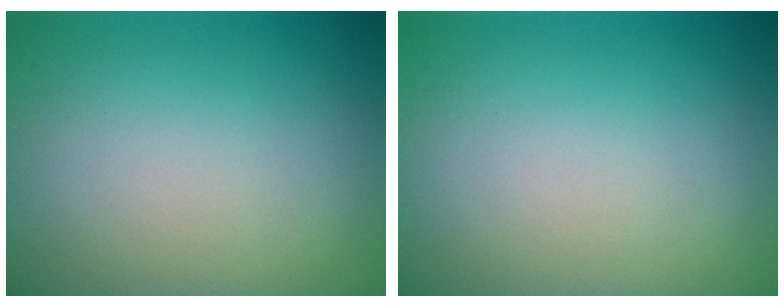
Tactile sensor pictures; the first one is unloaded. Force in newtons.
{"total": 0.0}